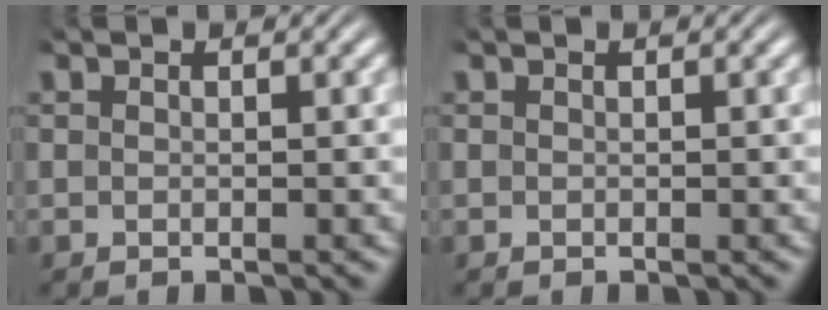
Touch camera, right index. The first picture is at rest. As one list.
[{"total": 0.0}]